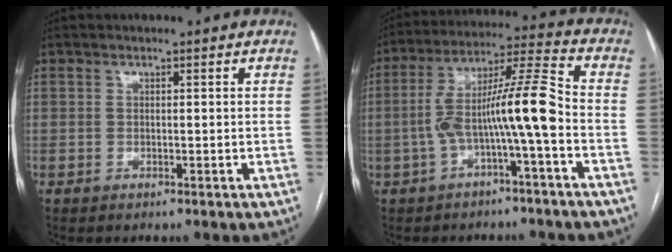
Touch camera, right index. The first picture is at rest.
{"total": 11.4, "force": [-2.6, 0.2, 11.1], "torque": [-0.200, 0.038, -0.048]}